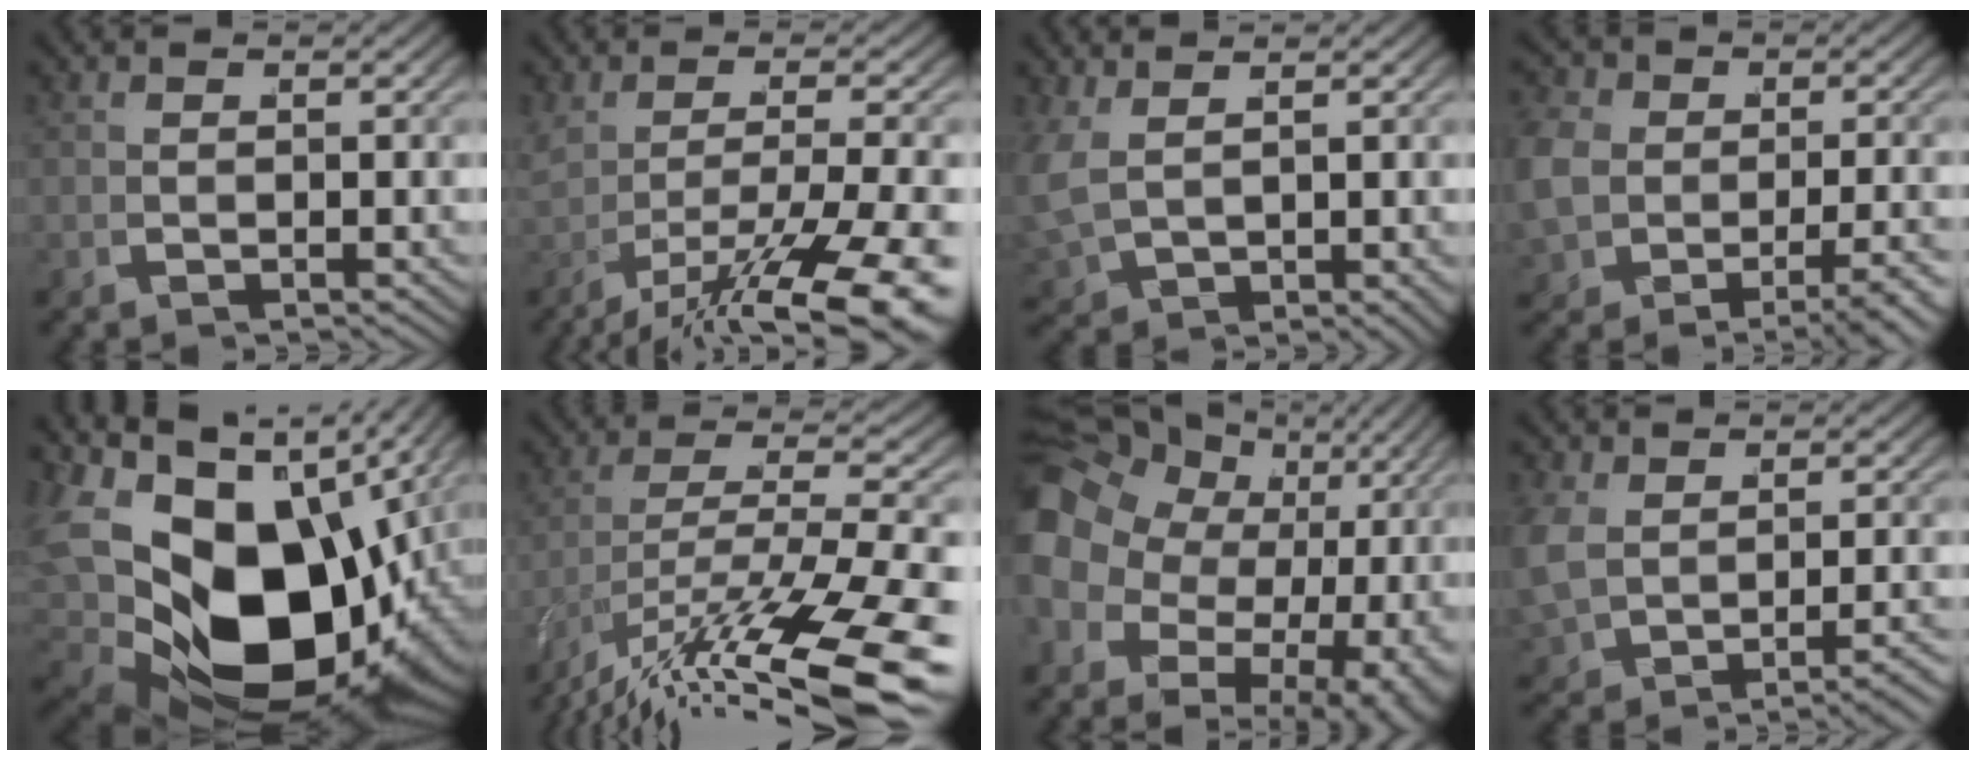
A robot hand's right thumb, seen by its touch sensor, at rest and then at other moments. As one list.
[{"total": 8.1, "force": [-2.8, 3.2, 6.9], "torque": [-0.113, -0.017, -0.026]}, {"total": 4.3, "force": [1.4, 3.0, 2.8], "torque": [-0.081, -0.022, 0.046]}, {"total": 5.9, "force": [-2.4, 4.4, 3.2], "torque": [-0.077, -0.016, -0.033]}, {"total": 23.4, "force": [-0.1, 14.7, 18.2], "torque": [-0.320, -0.046, 0.020]}, {"total": 10.3, "force": [-3.3, 5.1, 8.3], "torque": [-0.167, -0.033, -0.032]}, {"total": 13.3, "force": [2.3, 10.1, 8.4], "torque": [-0.177, -0.024, 0.043]}, {"total": 3.4, "force": [-1.1, 2.5, 2.0], "torque": [-0.059, -0.008, -0.009]}]